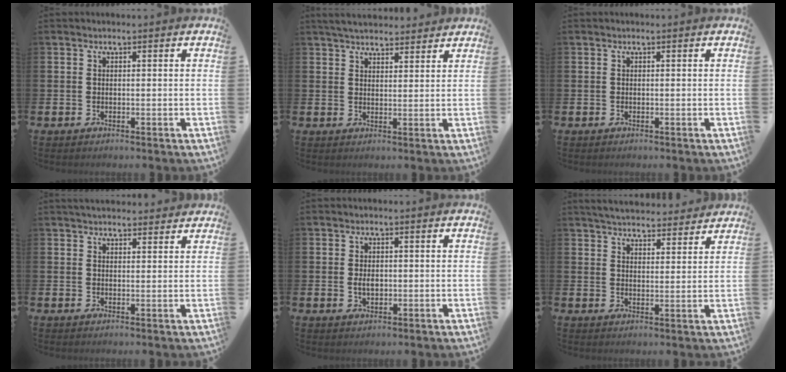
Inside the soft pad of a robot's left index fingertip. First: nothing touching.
{"total": 4.3, "force": [4.1, 0.9, 0.6], "torque": [-0.028, -0.012, 0.078]}
{"total": 0.0}
{"total": 2.9, "force": [2.8, 0.6, 0.2], "torque": [0.001, -0.013, 0.049]}
{"total": 2.0, "force": [0.0, 1.3, 1.6], "torque": [-0.017, 0.000, -0.005]}
{"total": 4.8, "force": [4.7, 0.8, 0.4], "torque": [-0.020, -0.028, 0.083]}